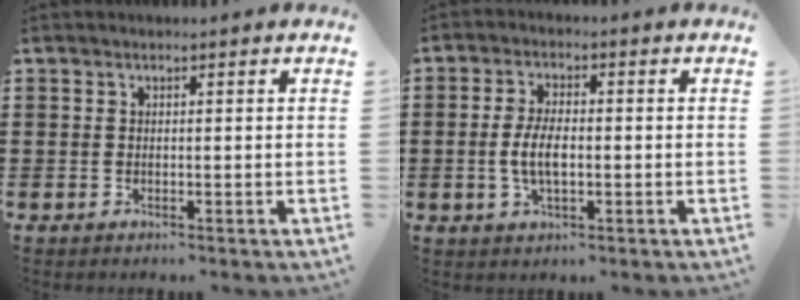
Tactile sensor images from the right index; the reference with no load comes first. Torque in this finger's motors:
{"motor_torque": [1.46, 0.68, 0.62, 0.21]}